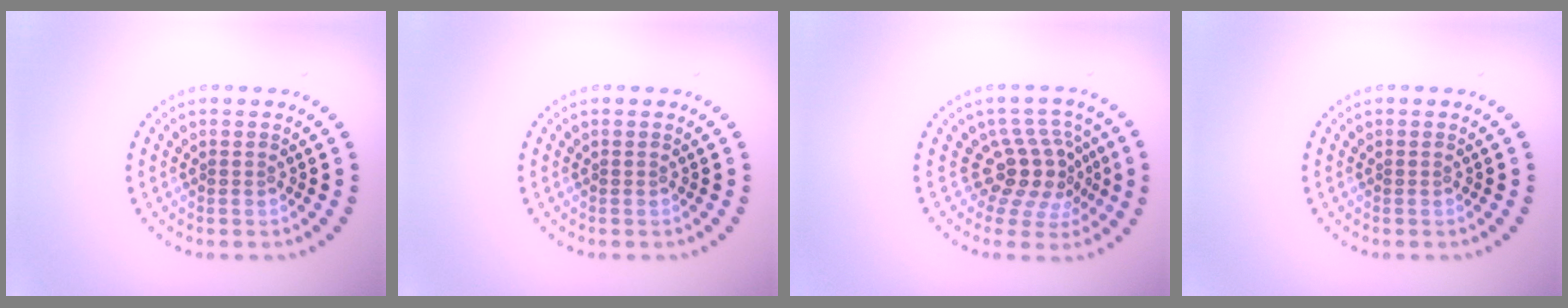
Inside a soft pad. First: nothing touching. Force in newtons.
{"total": 0.0}
{"total": 4.1, "press": 2.9, "slide": 3.0}
{"total": 0.0}